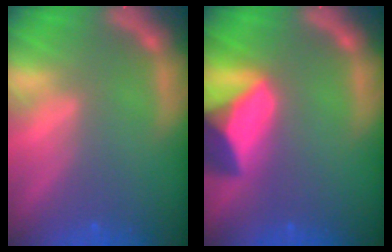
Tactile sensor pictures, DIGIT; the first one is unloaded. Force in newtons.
{"total": 9.4}